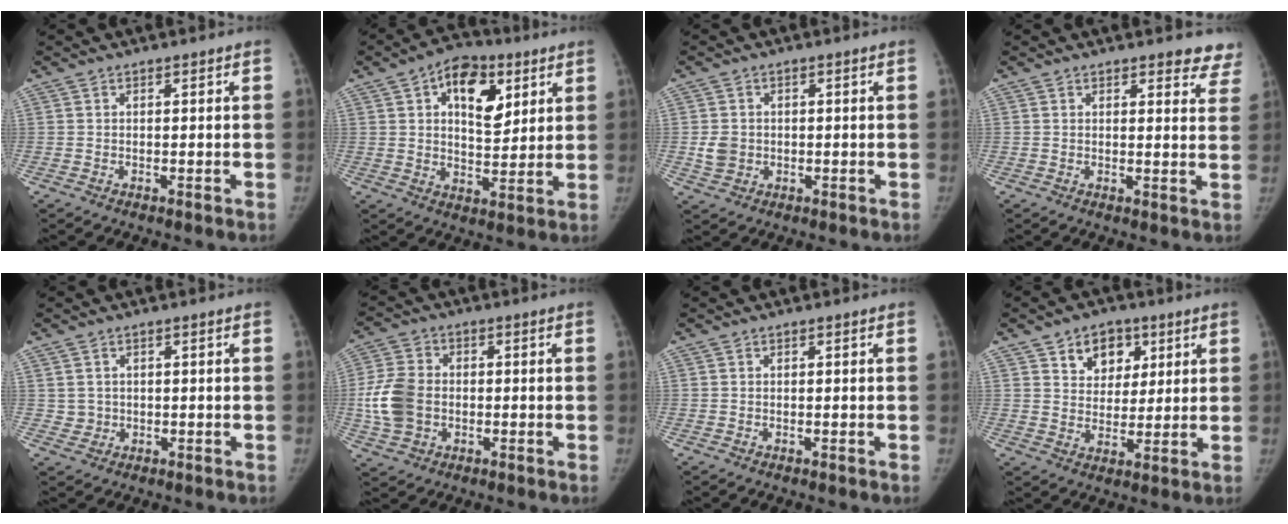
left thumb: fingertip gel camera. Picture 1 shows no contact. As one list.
[{"total": 12.8, "force": [5.3, 7.4, 9.0], "torque": [-0.095, -0.014, 0.081]}, {"total": 3.6, "force": [-0.3, 3.2, 1.7], "torque": [-0.019, 0.003, 0.002]}, {"total": 6.9, "force": [6.1, 2.5, 2.1], "torque": [0.020, -0.029, 0.047]}, {"total": 2.2, "force": [0.2, 2.2, 0.2], "torque": [0.009, 0.001, 0.010]}, {"total": 9.8, "force": [-1.1, 7.6, 6.2], "torque": [-0.116, 0.009, -0.020]}, {"total": 0.0}, {"total": 8.6, "force": [4.3, 6.3, 3.9], "torque": [-0.021, -0.018, 0.068]}]